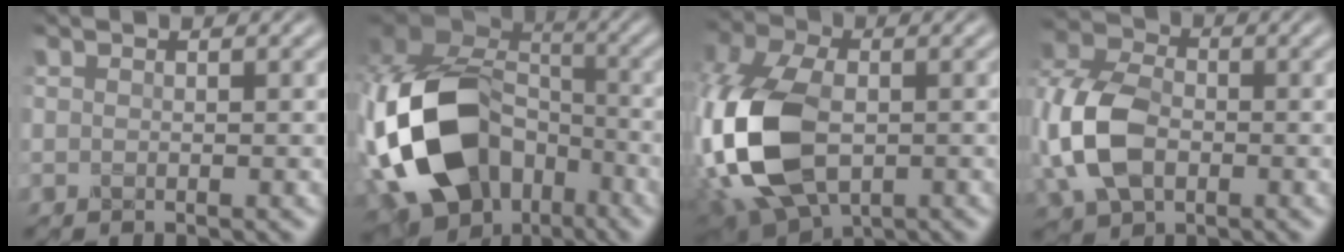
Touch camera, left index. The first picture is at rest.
{"total": 17.0, "force": [-5.0, 12.3, 10.7], "torque": [-0.255, -0.019, -0.085]}
{"total": 15.1, "force": [-3.2, 9.2, 11.5], "torque": [-0.286, -0.015, -0.063]}
{"total": 9.5, "force": [-1.7, 6.6, 6.6], "torque": [-0.172, -0.003, -0.045]}